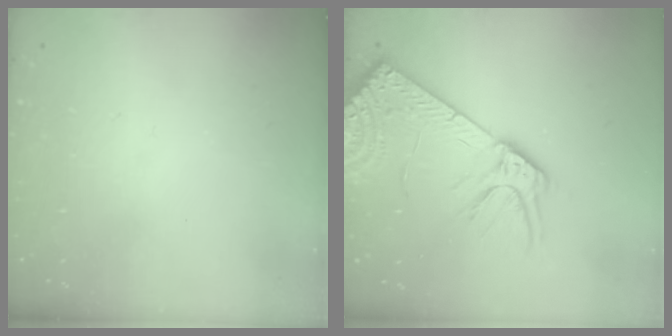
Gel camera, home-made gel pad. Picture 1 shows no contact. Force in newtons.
{"total": 14.5, "press": 14.1, "slide": 3.3}